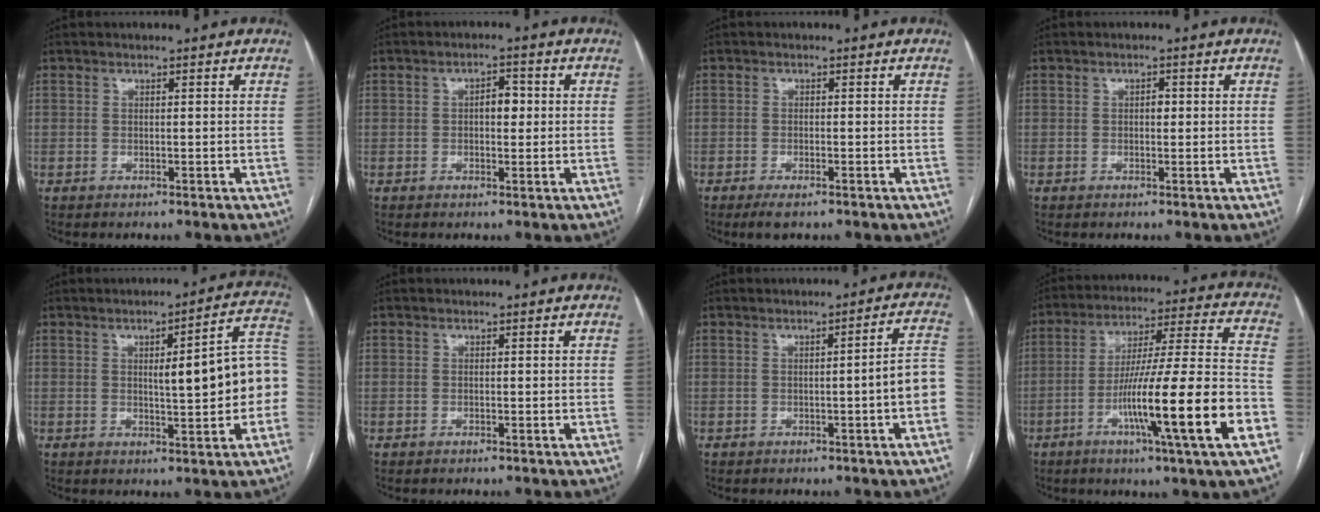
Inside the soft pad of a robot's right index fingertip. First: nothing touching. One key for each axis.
{"total": 3.0, "fx": 0.2, "fy": 1.5, "fz": 2.6, "tx": -0.037, "ty": 0.011, "tz": 0.002}
{"total": 2.6, "fx": -1.7, "fy": 0.5, "fz": 1.8, "tx": -0.034, "ty": -0.005, "tz": -0.028}
{"total": 1.1, "fx": 0.0, "fy": 0.6, "fz": 0.9, "tx": -0.010, "ty": 0.003, "tz": -0.001}
{"total": 11.5, "fx": -0.4, "fy": 1.9, "fz": 11.3, "tx": -0.135, "ty": 0.029, "tz": -0.005}
{"total": 0.0}
{"total": 5.7, "fx": -1.4, "fy": -0.3, "fz": 5.5, "tx": -0.057, "ty": 0.014, "tz": -0.022}
{"total": 20.1, "fx": -7.5, "fy": -0.9, "fz": 18.6, "tx": -0.294, "ty": -0.014, "tz": -0.125}